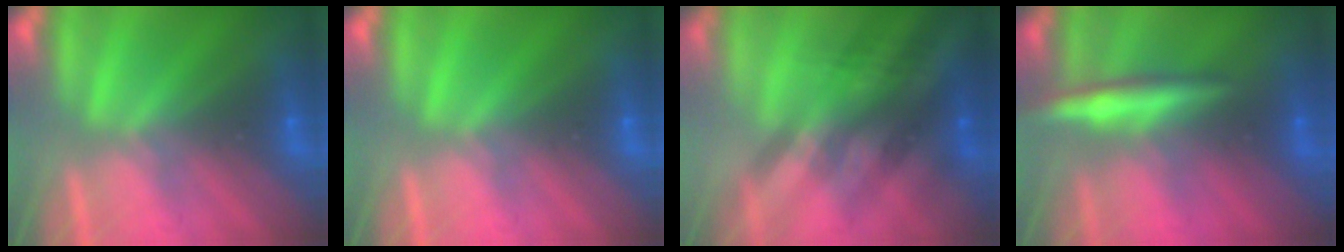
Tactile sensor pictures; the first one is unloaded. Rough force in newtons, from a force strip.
{"total": 0.0}
{"total": 2.6}
{"total": 2.7}